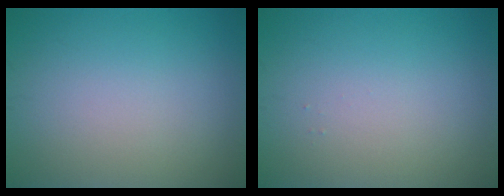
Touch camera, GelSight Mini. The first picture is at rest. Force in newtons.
{"total": 0.0}